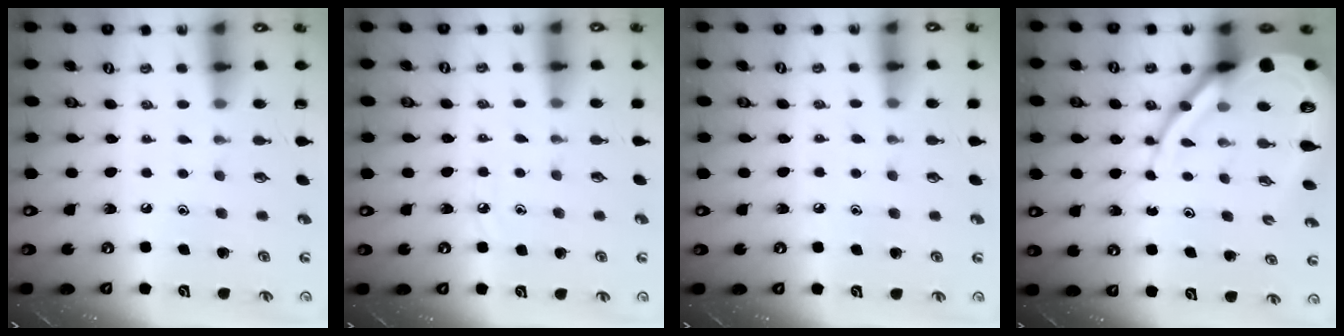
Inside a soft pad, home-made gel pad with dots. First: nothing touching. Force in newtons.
{"total": 4.3, "press": 4.3, "slide": 0.7}
{"total": 3.7, "press": 3.7, "slide": 0.6}
{"total": 15.0, "press": 14.9, "slide": 1.5}